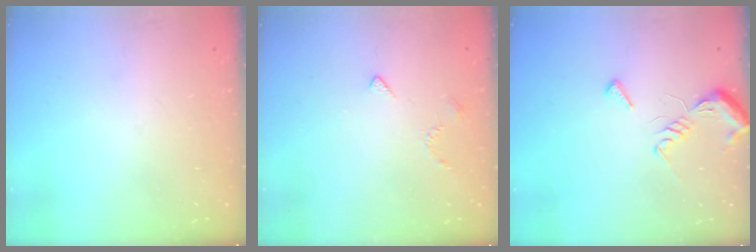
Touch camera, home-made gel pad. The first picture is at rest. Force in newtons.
{"total": 3.0, "press": 2.9, "slide": 0.8}
{"total": 8.3, "press": 8.2, "slide": 0.8}